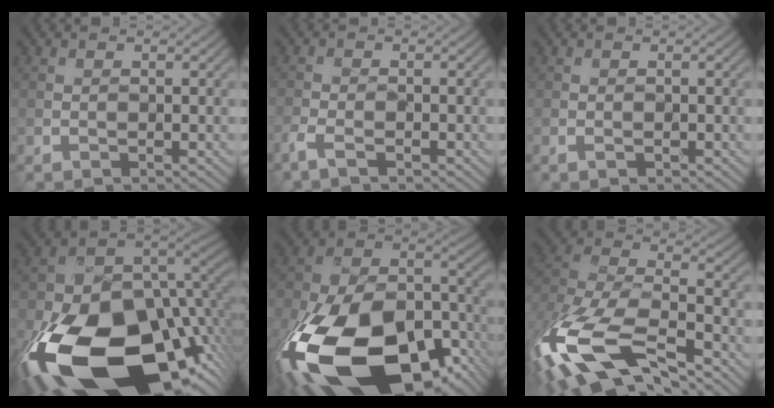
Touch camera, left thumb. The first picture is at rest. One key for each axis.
{"total": 2.9, "fx": -2.1, "fy": 0.8, "fz": 1.8, "tx": -0.046, "ty": -0.006, "tz": -0.050}
{"total": 0.9, "fx": -0.5, "fy": 0.5, "fz": 0.6, "tx": -0.015, "ty": -0.002, "tz": -0.009}
{"total": 22.8, "fx": -9.9, "fy": 12.6, "fz": 16.2, "tx": -0.362, "ty": -0.073, "tz": -0.115}
{"total": 23.4, "fx": -12.2, "fy": 12.1, "fz": 15.9, "tx": -0.373, "ty": -0.082, "tz": -0.161}
{"total": 16.6, "fx": -9.0, "fy": 7.9, "fz": 11.4, "tx": -0.295, "ty": -0.034, "tz": -0.149}